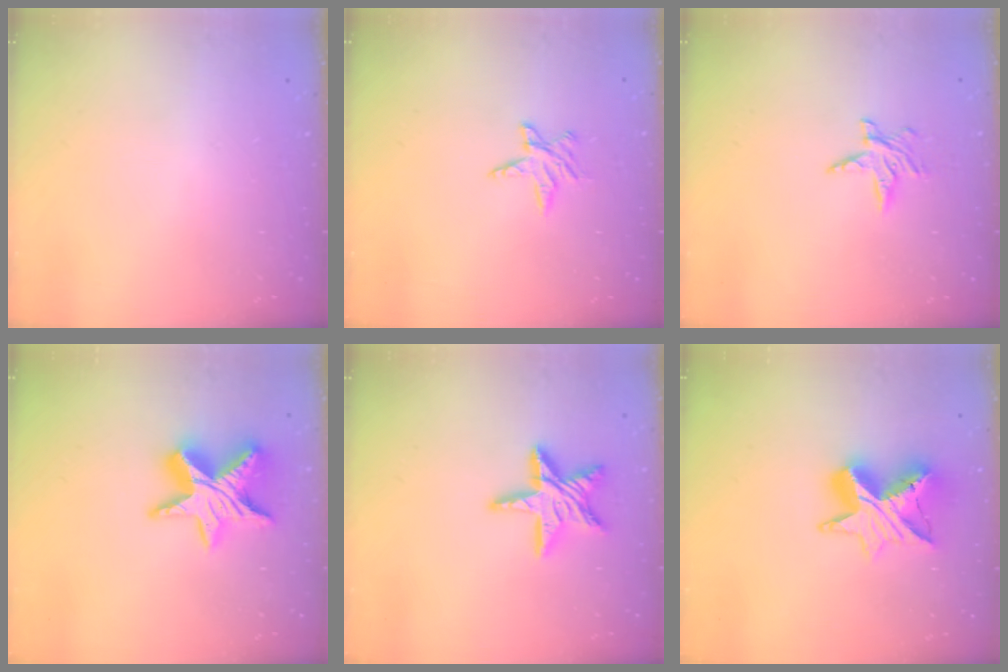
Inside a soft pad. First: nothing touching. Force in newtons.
{"total": 5.2, "press": 5.2, "slide": 0.6}
{"total": 5.7, "press": 5.7, "slide": 0.5}
{"total": 16.4, "press": 16.3, "slide": 1.2}
{"total": 13.9, "press": 13.9, "slide": 1.1}
{"total": 12.1, "press": 12.1, "slide": 1.0}